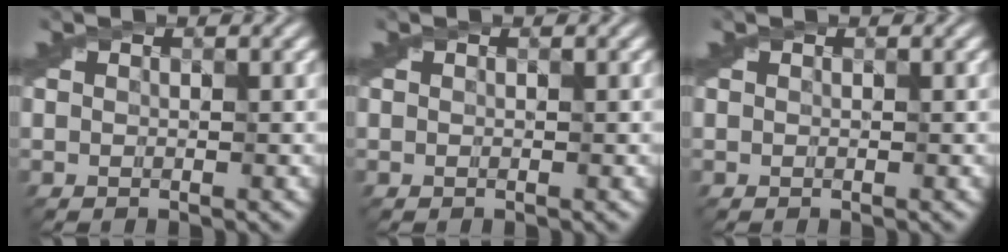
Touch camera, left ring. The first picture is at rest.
{"total": 0.0}
{"total": 0.0}